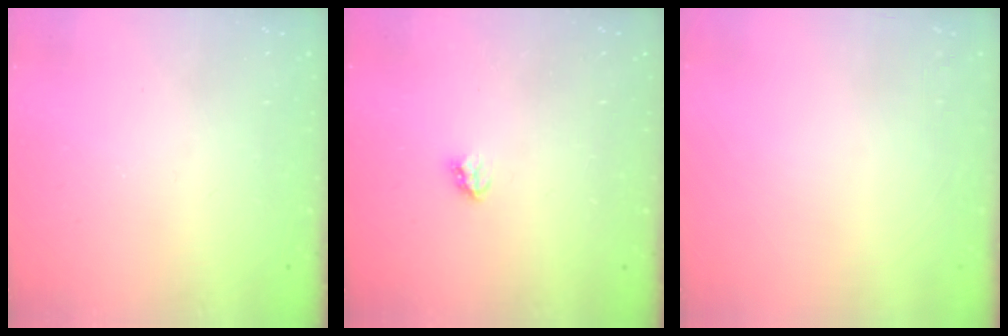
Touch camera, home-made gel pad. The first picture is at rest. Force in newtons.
{"total": 2.8, "press": 2.8, "slide": 0.5}
{"total": 0.0}